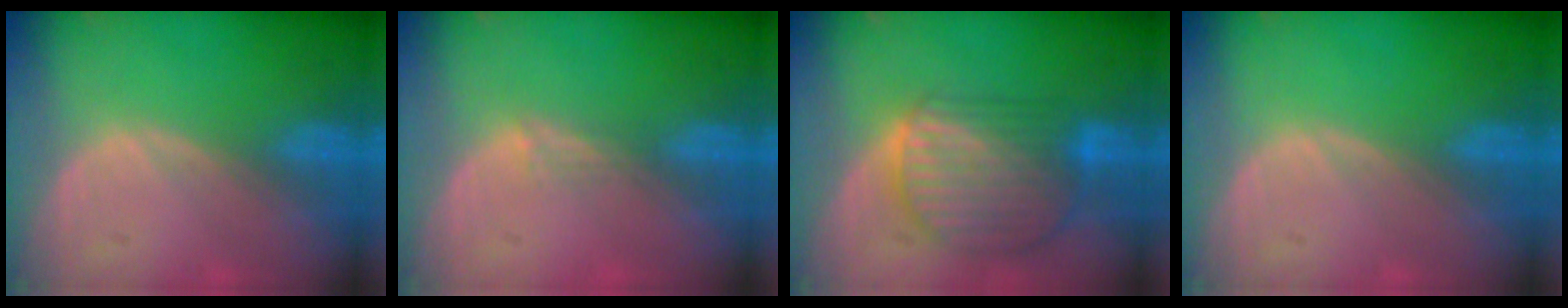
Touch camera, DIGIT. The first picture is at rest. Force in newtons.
{"total": 1.5, "press": 1.0, "slide": 1.0}
{"total": 10.0, "press": 8.6, "slide": 5.2}
{"total": 0.0}